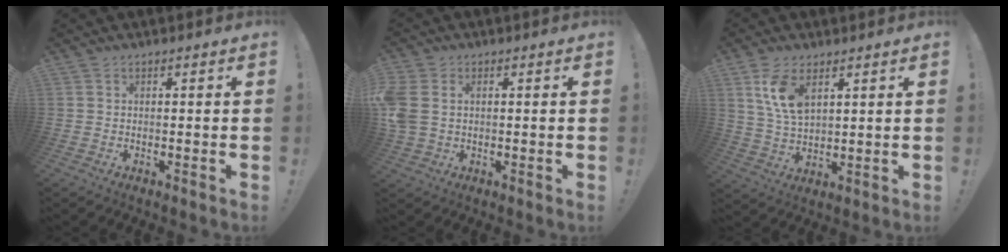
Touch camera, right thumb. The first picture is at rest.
{"total": 6.5, "force": [1.1, 5.0, 4.1], "torque": [-0.090, 0.001, 0.025]}
{"total": 9.6, "force": [4.9, 4.9, 6.7], "torque": [-0.127, -0.019, 0.087]}